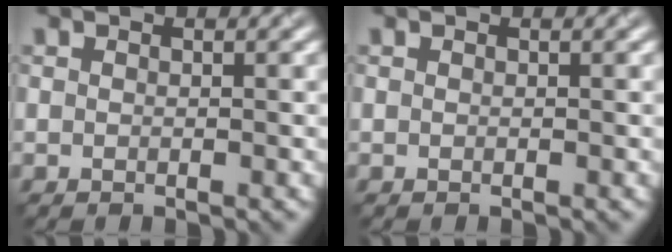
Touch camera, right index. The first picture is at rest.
{"total": 0.0}